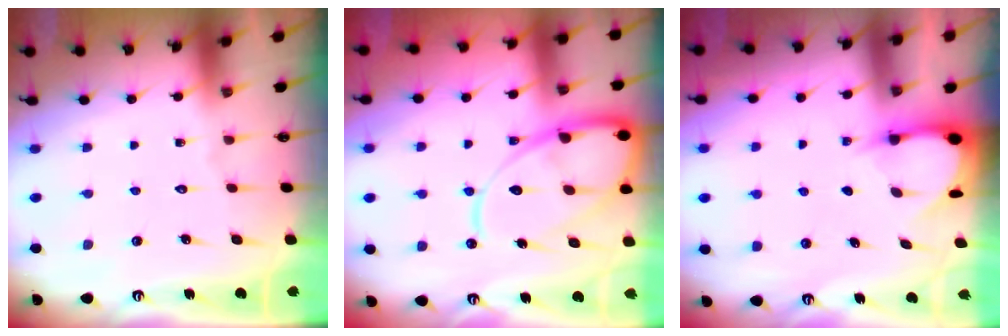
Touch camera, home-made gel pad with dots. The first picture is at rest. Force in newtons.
{"total": 15.8, "press": 15.7, "slide": 1.6}
{"total": 3.3, "press": 3.3, "slide": 0.4}